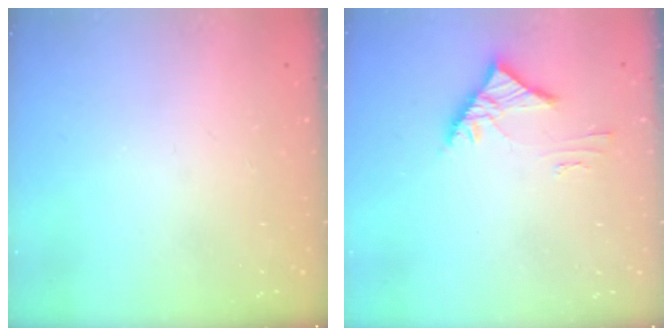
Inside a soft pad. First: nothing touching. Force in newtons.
{"total": 4.0, "press": 3.9, "slide": 0.9}